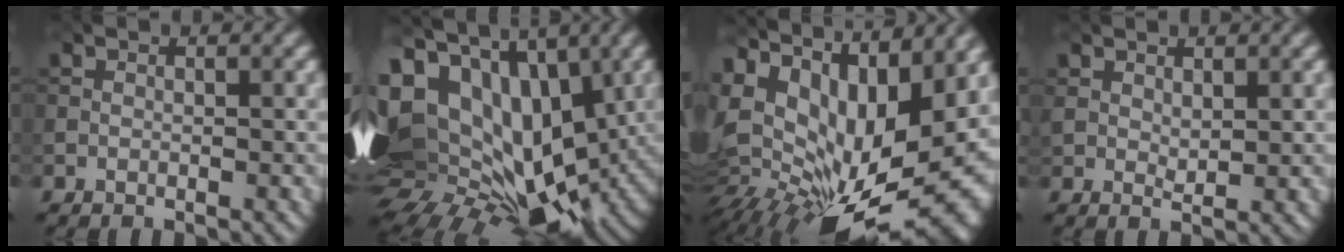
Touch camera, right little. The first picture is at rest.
{"total": 20.6, "force": [2.3, 14.0, 15.0], "torque": [-0.281, -0.008, 0.071]}
{"total": 14.8, "force": [-0.9, 8.3, 12.2], "torque": [-0.201, -0.013, 0.004]}
{"total": 1.5, "force": [1.1, 0.5, 0.8], "torque": [-0.013, -0.003, 0.025]}